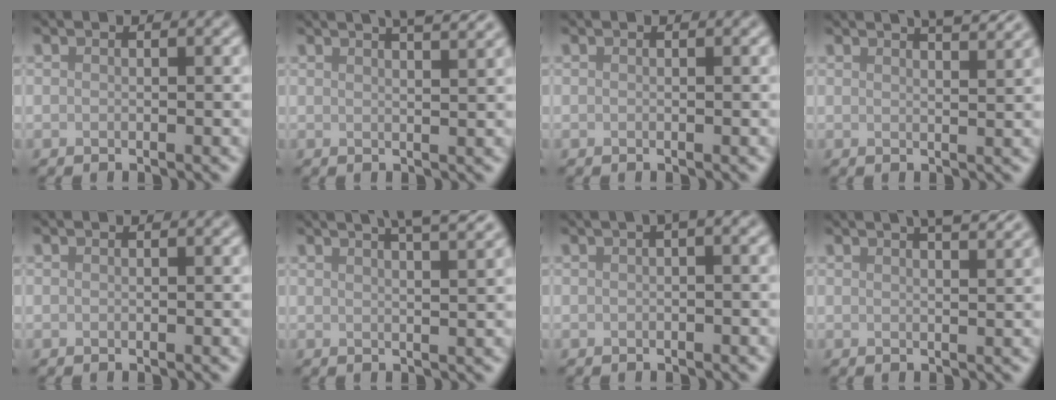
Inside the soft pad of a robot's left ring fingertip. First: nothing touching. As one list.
[{"total": 5.7, "force": [4.1, 2.0, 3.4], "torque": [-0.018, 0.038, 0.026]}, {"total": 0.0}, {"total": 4.6, "force": [3.5, 1.4, 2.5], "torque": [-0.008, 0.024, 0.020]}, {"total": 0.0}, {"total": 7.1, "force": [4.9, 2.4, 4.5], "torque": [-0.030, 0.045, 0.037]}, {"total": 1.6, "force": [0.6, 0.2, 1.5], "torque": [-0.019, 0.011, 0.009]}, {"total": 4.8, "force": [3.4, 1.6, 3.0], "torque": [-0.013, 0.026, 0.019]}]